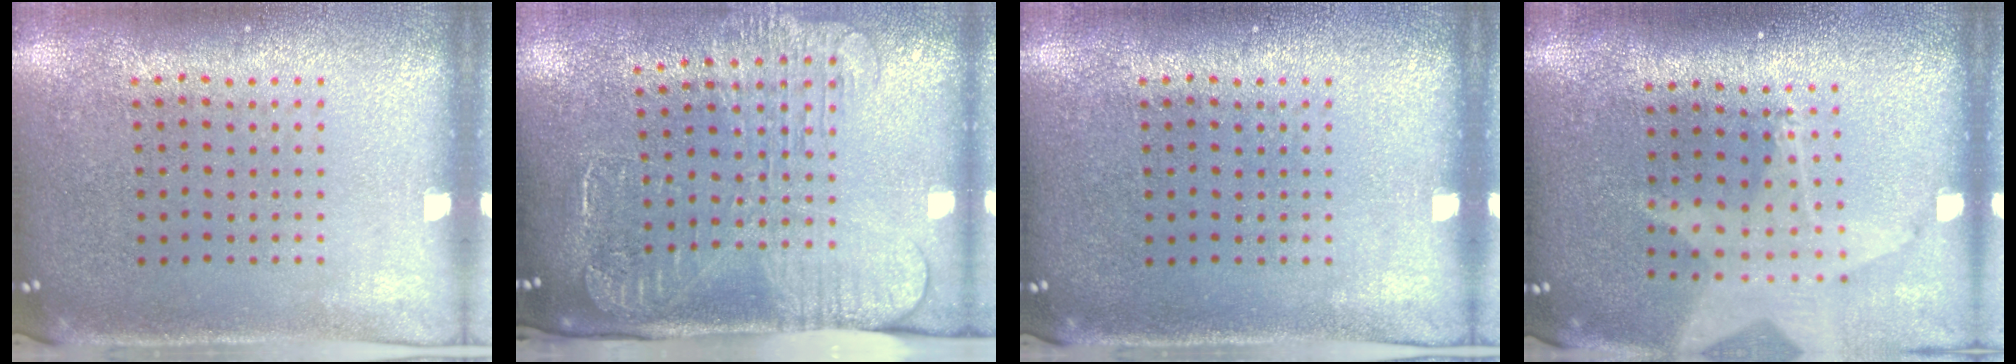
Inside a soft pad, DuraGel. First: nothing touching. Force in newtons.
{"total": 2.6, "press": 2.0, "slide": 1.7}
{"total": 0.0}
{"total": 2.0, "press": 1.5, "slide": 1.3}